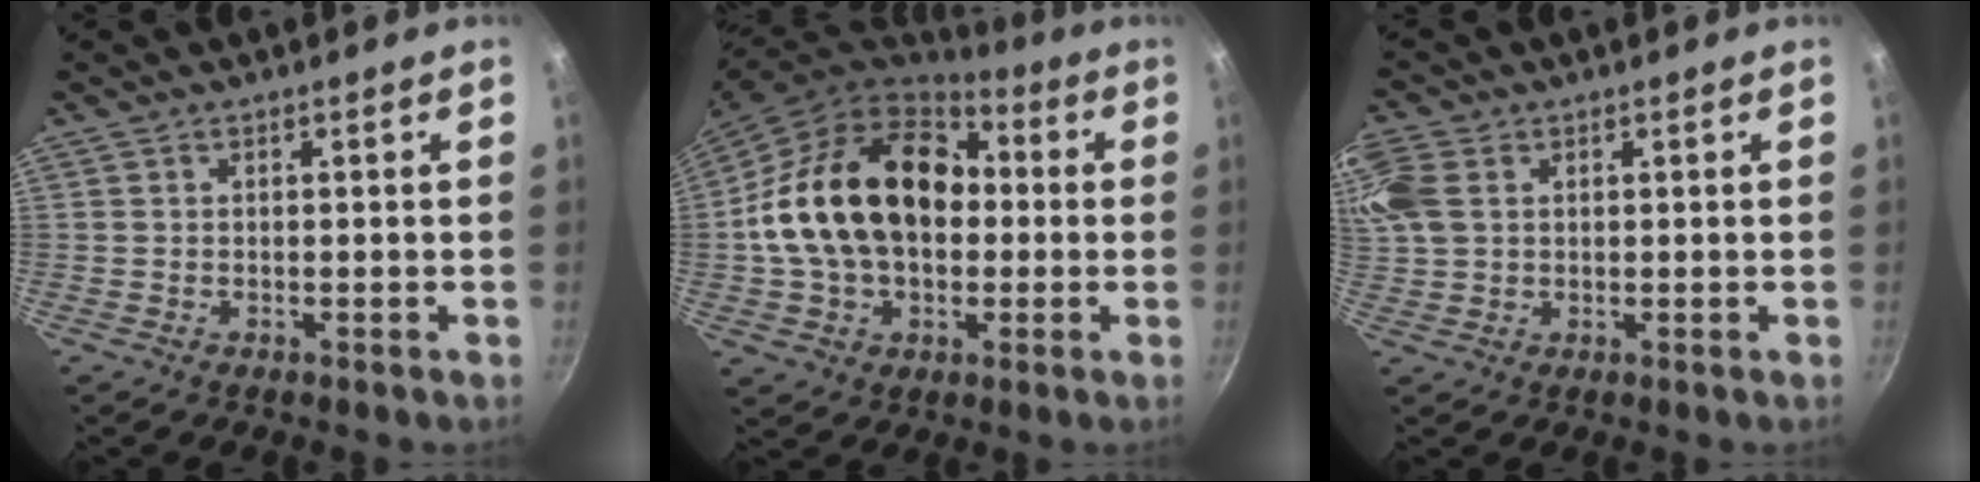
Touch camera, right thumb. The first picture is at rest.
{"total": 23.1, "force": [1.4, 16.2, 16.3], "torque": [-0.267, 0.044, 0.021]}
{"total": 8.9, "force": [3.0, 6.3, 5.5], "torque": [-0.125, 0.015, 0.058]}